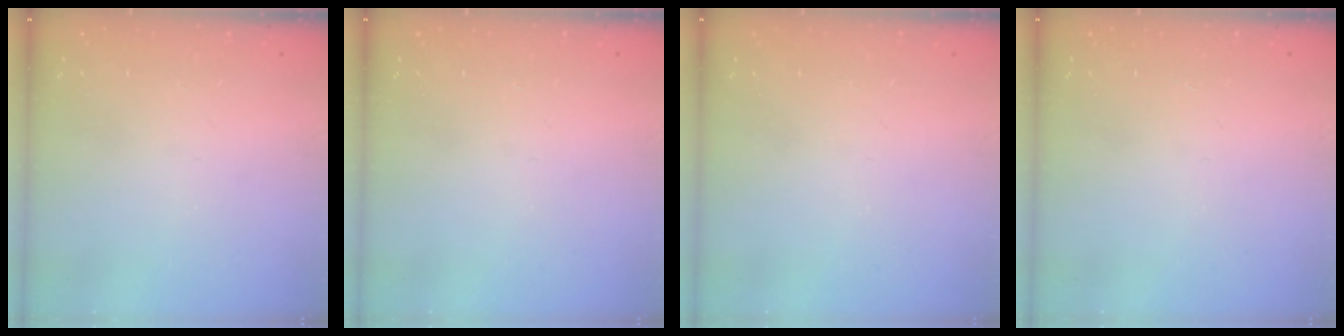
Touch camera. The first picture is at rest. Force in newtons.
{"total": 0.0}
{"total": 0.0}
{"total": 0.0}